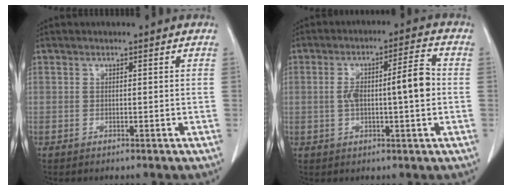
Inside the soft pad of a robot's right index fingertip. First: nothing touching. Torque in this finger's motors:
{"motor_torque": [0.31, 0.07, 0.18, 0.05]}